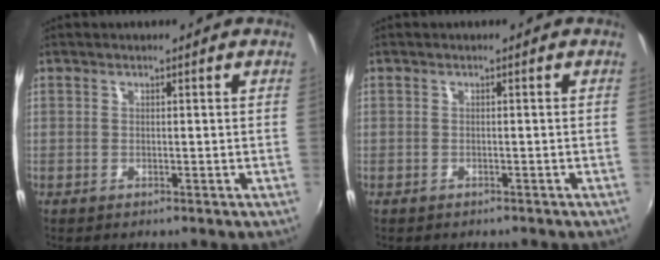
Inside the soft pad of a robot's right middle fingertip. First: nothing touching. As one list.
[{"total": 0.9, "force": [-0.7, 0.6, 0.0], "torque": [-0.005, 0.001, -0.008]}]